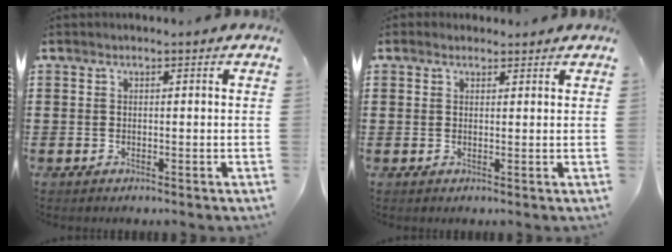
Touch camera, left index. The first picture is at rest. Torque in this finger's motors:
{"motor_torque": [1.72, -0.42, 0.20, 0.01]}